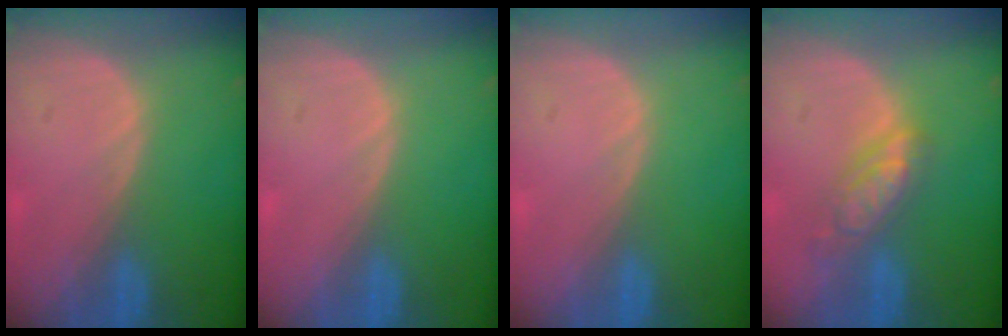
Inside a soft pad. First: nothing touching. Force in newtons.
{"total": 0.0}
{"total": 0.0}
{"total": 5.6, "press": 5.1, "slide": 2.4}